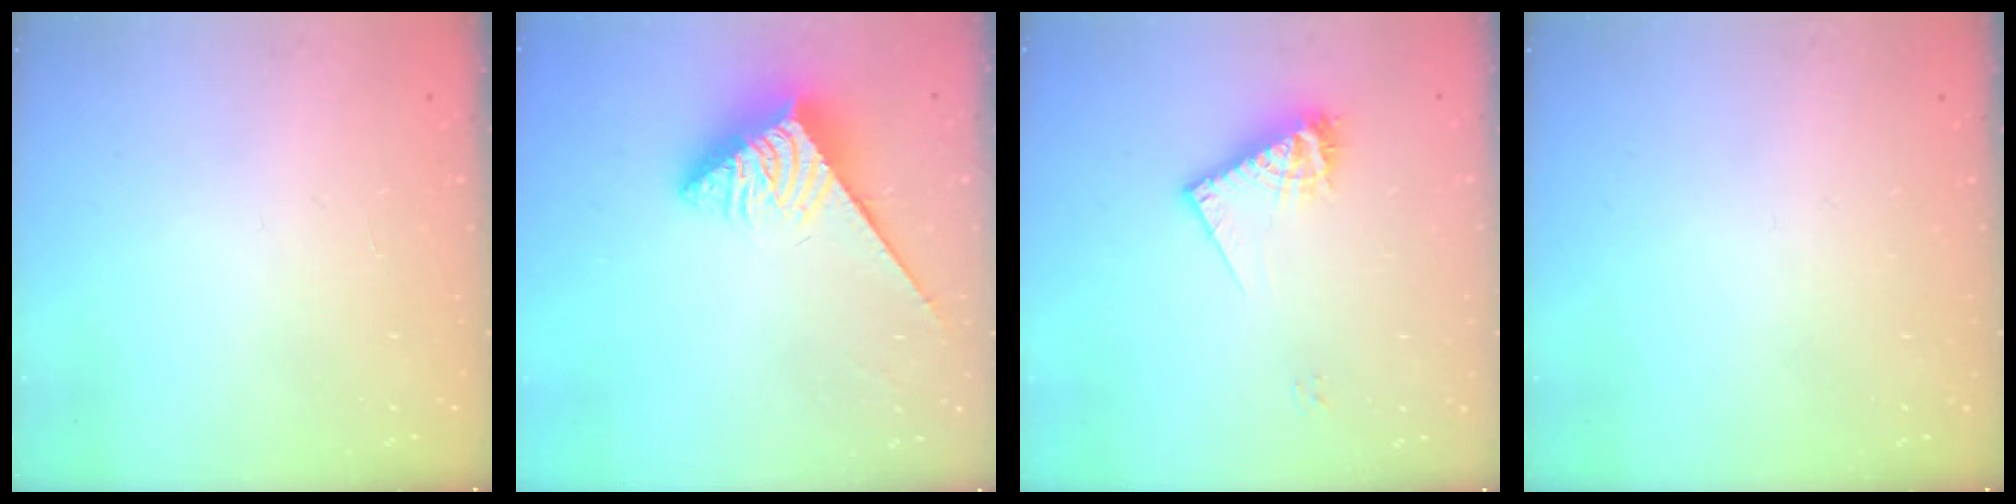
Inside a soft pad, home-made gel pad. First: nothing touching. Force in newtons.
{"total": 3.9, "press": 3.9, "slide": 0.6}
{"total": 9.7, "press": 9.7, "slide": 0.4}
{"total": 0.0}